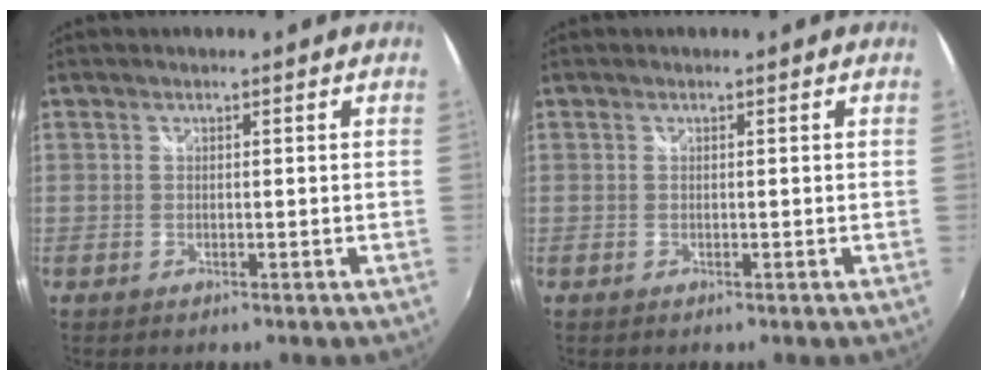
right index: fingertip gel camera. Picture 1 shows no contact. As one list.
[{"total": 0.0}]